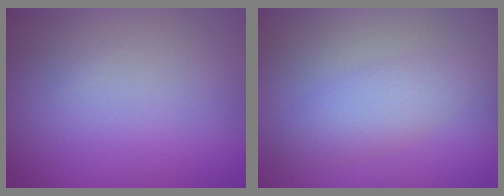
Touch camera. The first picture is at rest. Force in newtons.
{"total": 2.5, "press": 2.5, "slide": 0.1}